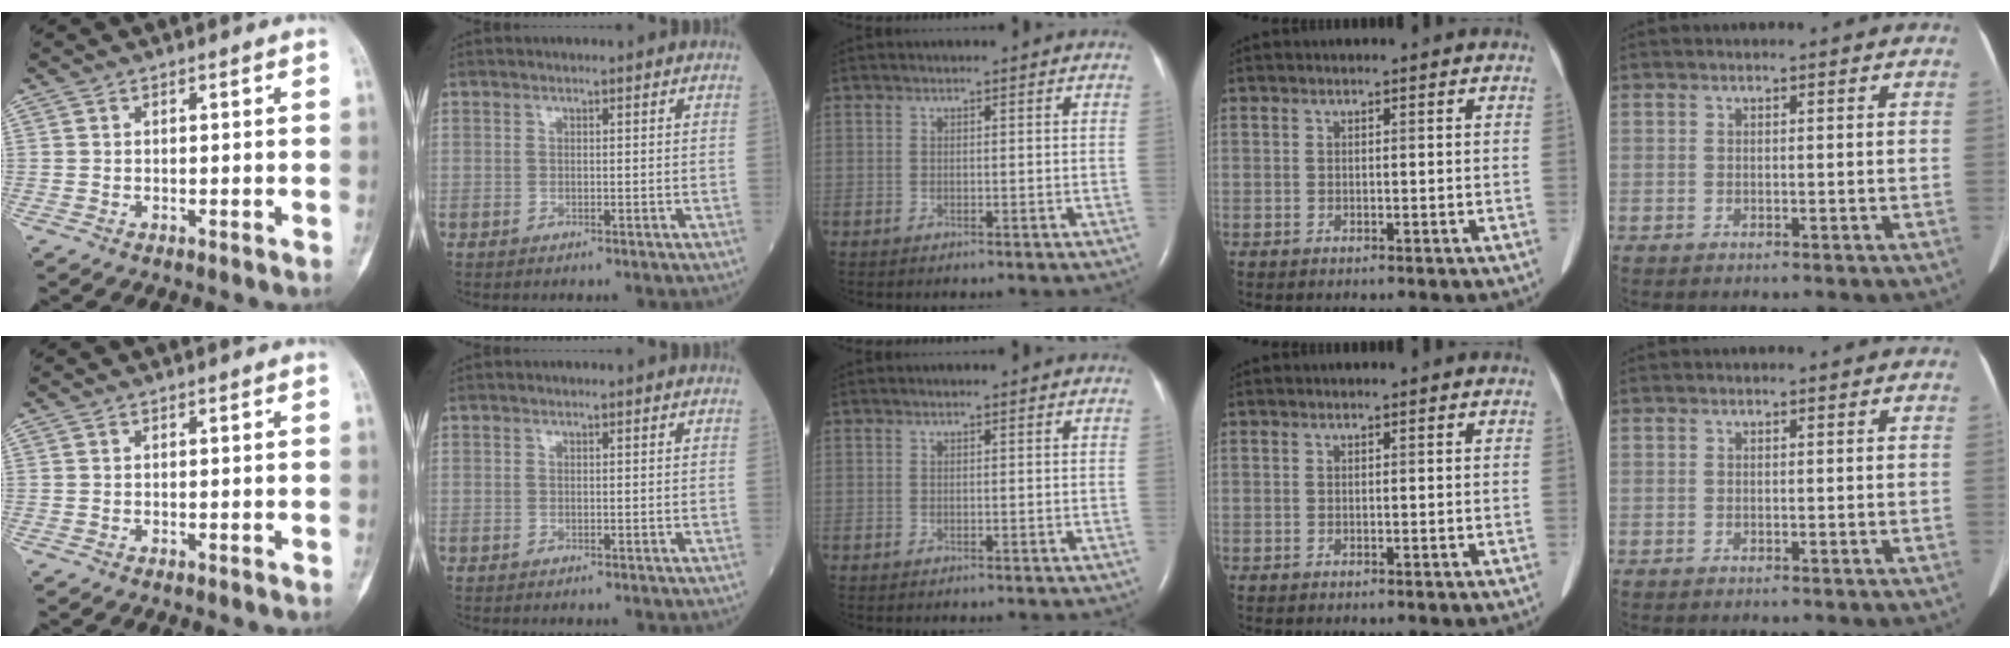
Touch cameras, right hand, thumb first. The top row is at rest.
{}